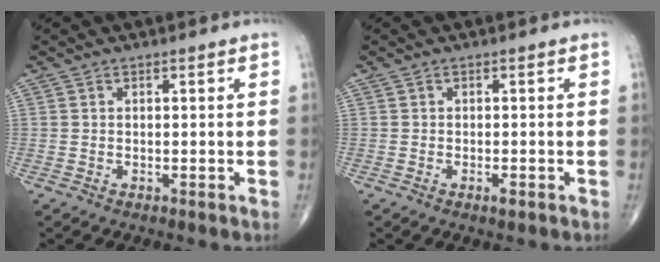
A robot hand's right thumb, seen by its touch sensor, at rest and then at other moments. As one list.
[{"total": 1.1, "force": [-0.6, 0.3, 0.9], "torque": [-0.014, -0.002, -0.010]}]